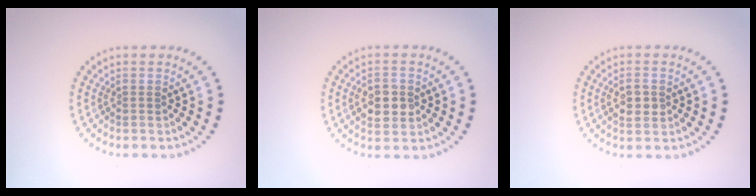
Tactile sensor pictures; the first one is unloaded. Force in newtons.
{"total": 3.5, "press": 3.5, "slide": 0.2}
{"total": 2.1, "press": 2.1, "slide": 0.2}